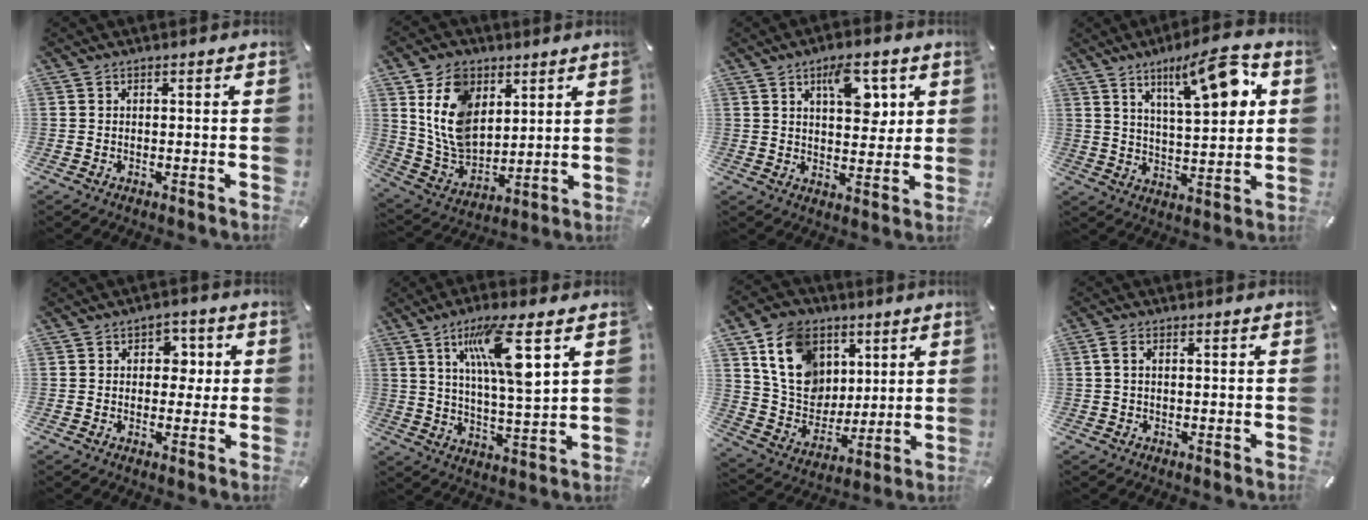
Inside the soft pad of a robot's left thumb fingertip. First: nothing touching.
{"total": 13.4, "force": [5.6, 9.9, 7.1], "torque": [-0.167, -0.019, 0.108]}
{"total": 9.6, "force": [4.5, 4.8, 7.1], "torque": [-0.094, -0.014, 0.069]}
{"total": 15.6, "force": [7.7, 4.7, 12.7], "torque": [-0.180, -0.035, 0.116]}
{"total": 4.9, "force": [0.5, 3.8, 3.0], "torque": [-0.023, -0.002, -0.002]}
{"total": 13.3, "force": [6.4, 2.5, 11.3], "torque": [-0.200, -0.011, 0.101]}
{"total": 15.4, "force": [5.8, 12.9, 6.2], "torque": [-0.117, -0.010, 0.122]}
{"total": 1.6, "force": [0.1, 0.8, 1.4], "torque": [-0.036, 0.003, -0.002]}